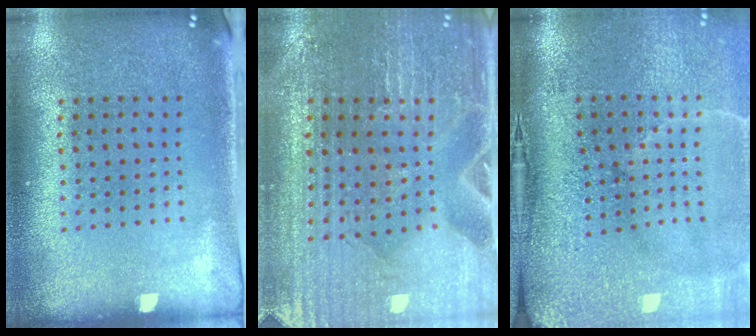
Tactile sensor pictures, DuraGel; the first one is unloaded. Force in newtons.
{"total": 1.7, "press": 1.7, "slide": 0.2}
{"total": 5.0, "press": 4.0, "slide": 3.0}